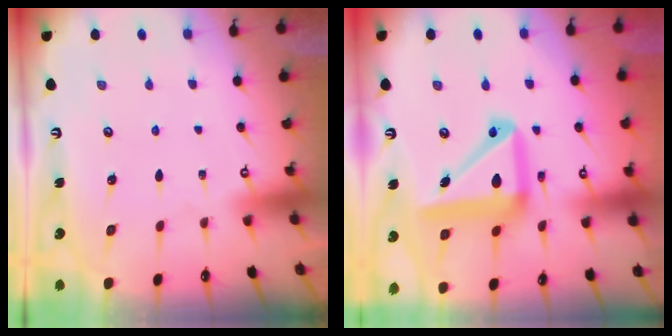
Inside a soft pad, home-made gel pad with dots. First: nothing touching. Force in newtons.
{"total": 16.7, "press": 16.5, "slide": 2.5}